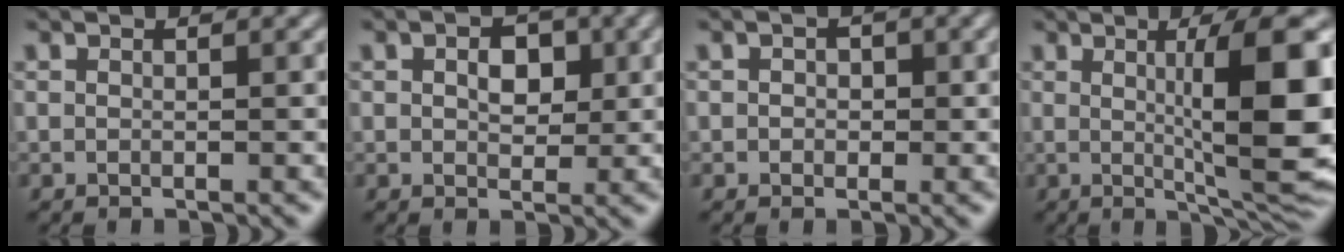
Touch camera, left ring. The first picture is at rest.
{"total": 2.0, "force": [0.2, 1.3, 1.5], "torque": [-0.032, 0.006, 0.008]}
{"total": 1.3, "force": [-0.2, 1.1, 0.6], "torque": [-0.006, 0.017, -0.008]}
{"total": 8.6, "force": [0.4, 1.2, 8.5], "torque": [-0.118, -0.005, 0.020]}